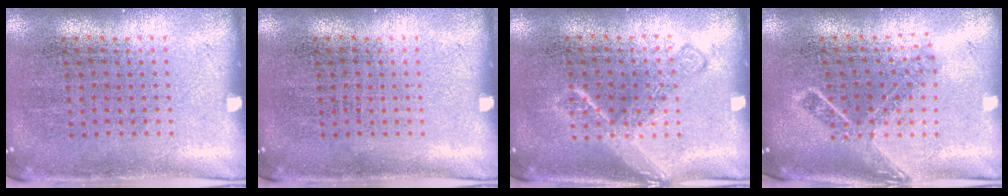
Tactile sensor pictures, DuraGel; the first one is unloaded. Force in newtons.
{"total": 0.0}
{"total": 2.0, "press": 2.0, "slide": 0.3}
{"total": 1.8, "press": 1.3, "slide": 1.2}